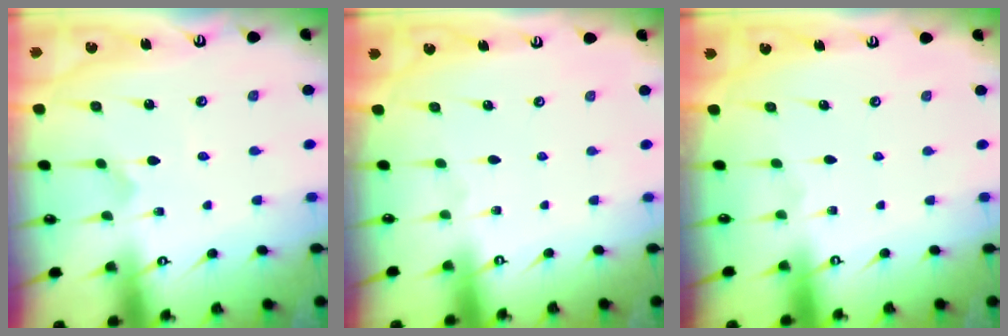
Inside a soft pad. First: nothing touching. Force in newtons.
{"total": 0.0}
{"total": 0.0}